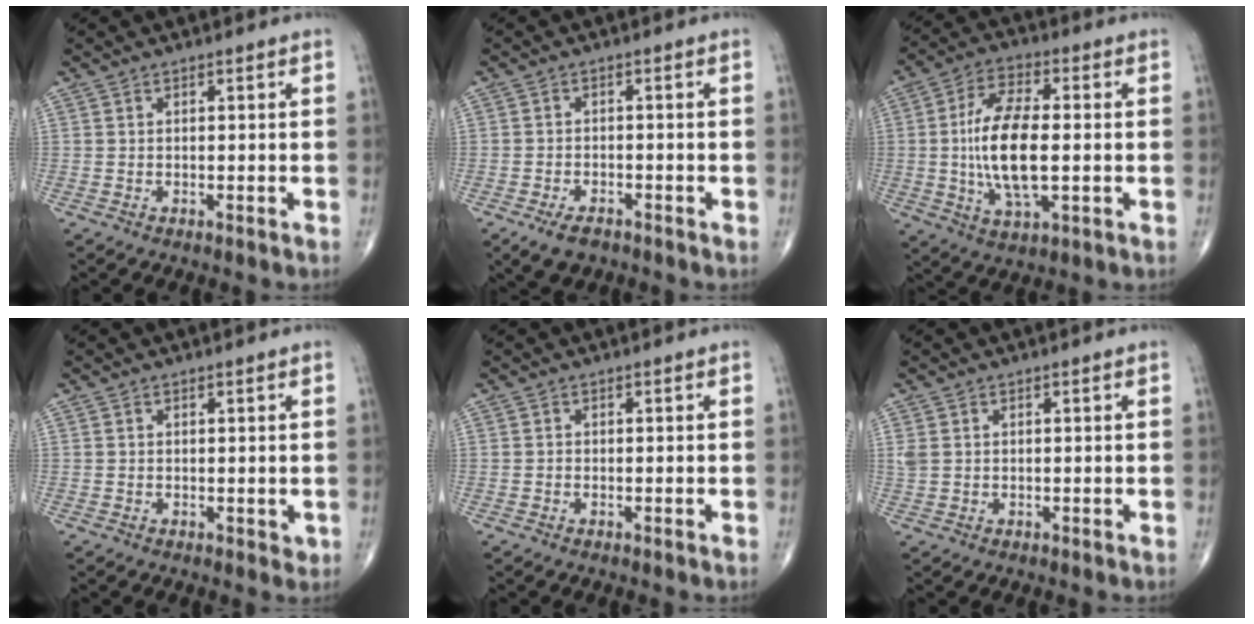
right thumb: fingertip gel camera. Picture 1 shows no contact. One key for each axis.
{"total": 1.3, "fx": -0.5, "fy": 0.6, "fz": 0.9, "tx": -0.017, "ty": -0.004, "tz": -0.011}
{"total": 14.5, "fx": -0.5, "fy": 6.2, "fz": 13.0, "tx": -0.251, "ty": 0.004, "tz": -0.010}
{"total": 0.9, "fx": 0.3, "fy": 0.6, "fz": 0.6, "tx": -0.008, "ty": -0.003, "tz": 0.007}
{"total": 0.0}
{"total": 1.7, "fx": 0.5, "fy": 1.3, "fz": 1.0, "tx": -0.032, "ty": 0.003, "tz": 0.015}